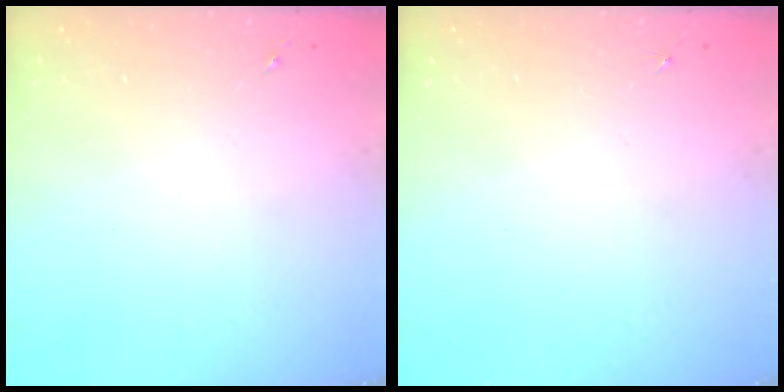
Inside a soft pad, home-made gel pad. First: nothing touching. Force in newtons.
{"total": 0.0}